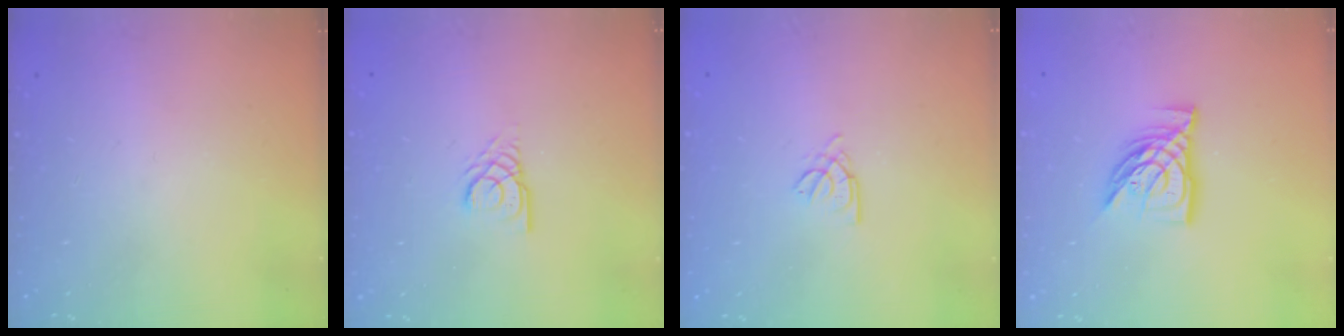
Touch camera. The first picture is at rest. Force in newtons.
{"total": 3.1, "press": 3.1, "slide": 0.1}
{"total": 2.2, "press": 2.2, "slide": 0.6}
{"total": 11.0, "press": 11.0, "slide": 1.0}